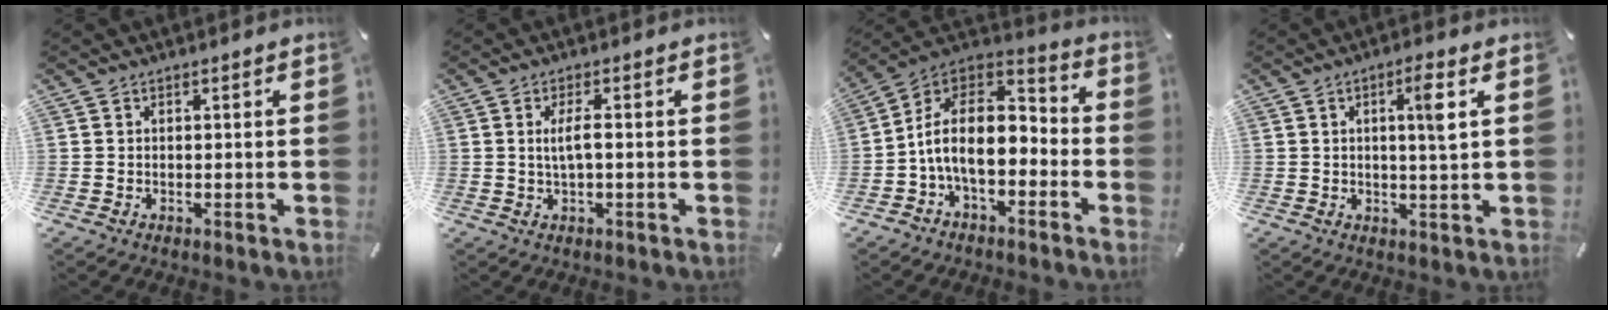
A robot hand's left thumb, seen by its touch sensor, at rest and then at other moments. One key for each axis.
{"total": 4.2, "fx": 0.0, "fy": 1.0, "fz": 4.1, "tx": -0.084, "ty": -0.002, "tz": -0.004}
{"total": 14.8, "fx": -3.2, "fy": 9.1, "fz": 11.2, "tx": -0.227, "ty": 0.009, "tz": -0.058}
{"total": 5.5, "fx": 1.4, "fy": 0.5, "fz": 5.3, "tx": -0.089, "ty": -0.005, "tz": 0.016}